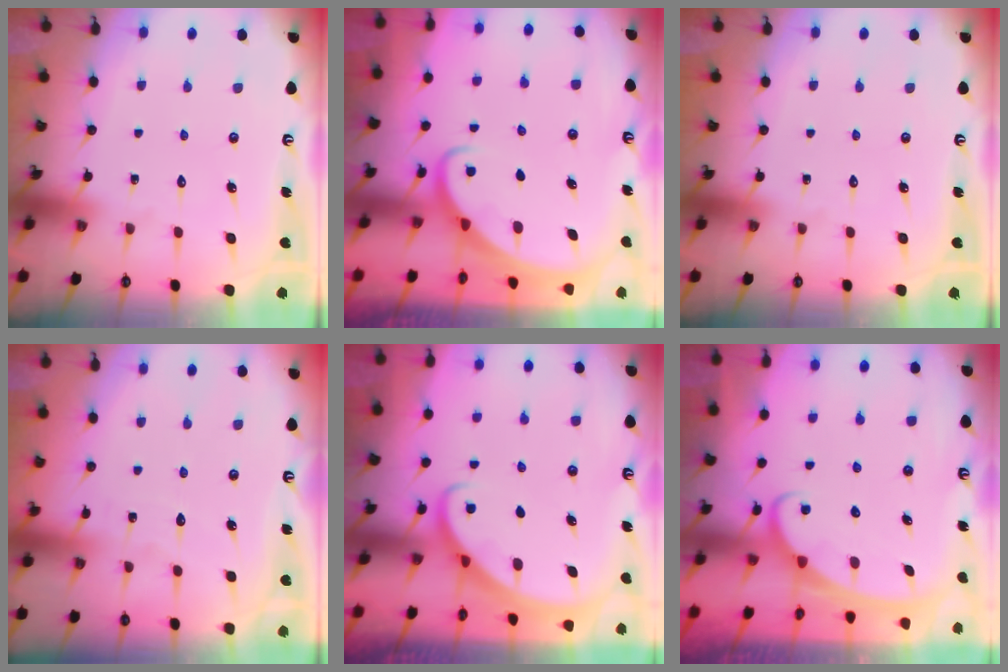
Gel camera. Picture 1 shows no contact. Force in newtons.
{"total": 2.4, "press": 2.4, "slide": 0.2}
{"total": 0.0}
{"total": 2.9, "press": 2.9, "slide": 0.3}
{"total": 2.7, "press": 2.7, "slide": 0.2}
{"total": 2.5, "press": 2.5, "slide": 0.4}